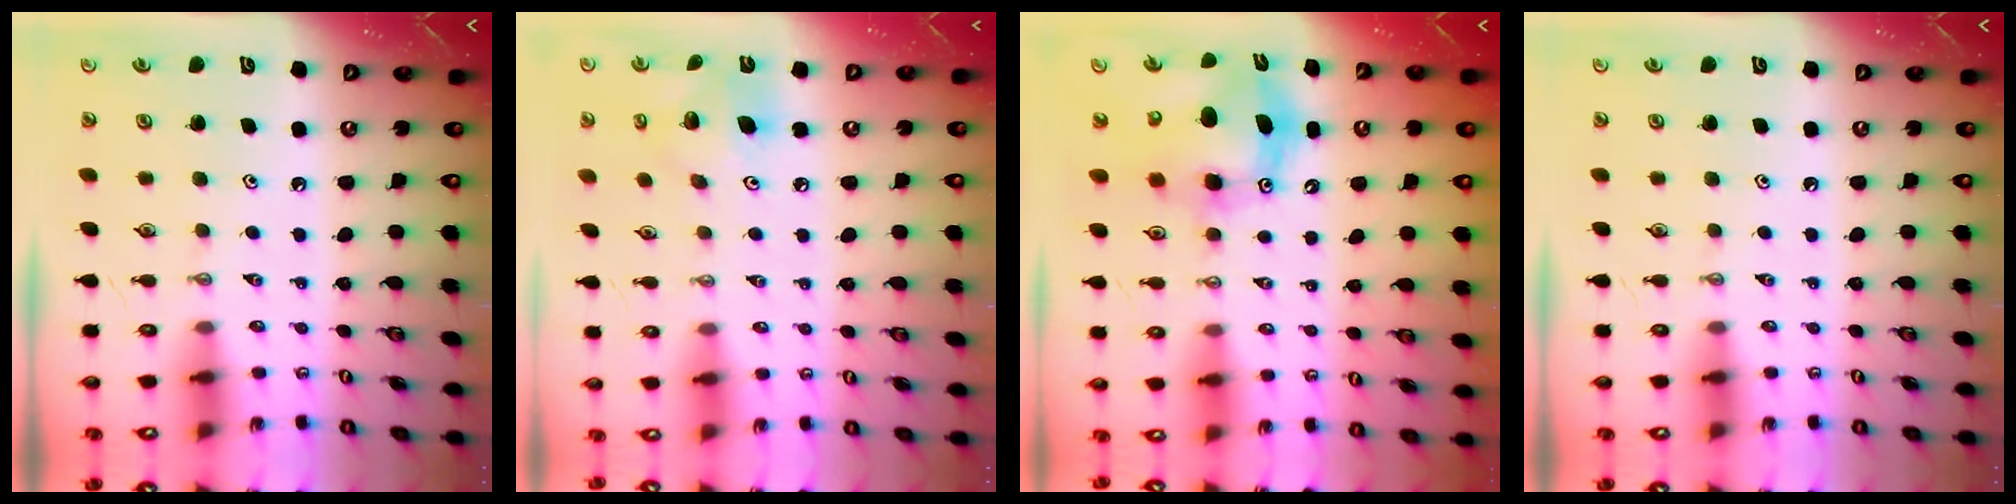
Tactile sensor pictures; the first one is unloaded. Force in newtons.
{"total": 11.4, "press": 11.3, "slide": 1.9}
{"total": 11.6, "press": 11.3, "slide": 2.7}
{"total": 0.0}